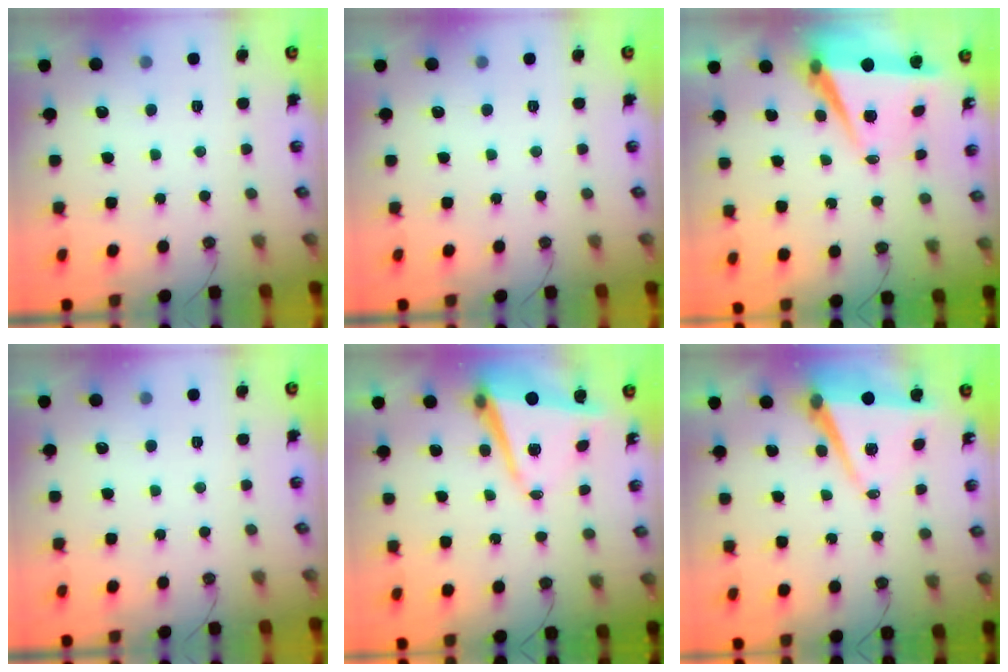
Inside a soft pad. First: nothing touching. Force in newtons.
{"total": 0.0}
{"total": 7.3, "press": 5.8, "slide": 4.4}
{"total": 0.0}
{"total": 8.6, "press": 8.2, "slide": 2.7}
{"total": 7.9, "press": 6.7, "slide": 4.2}